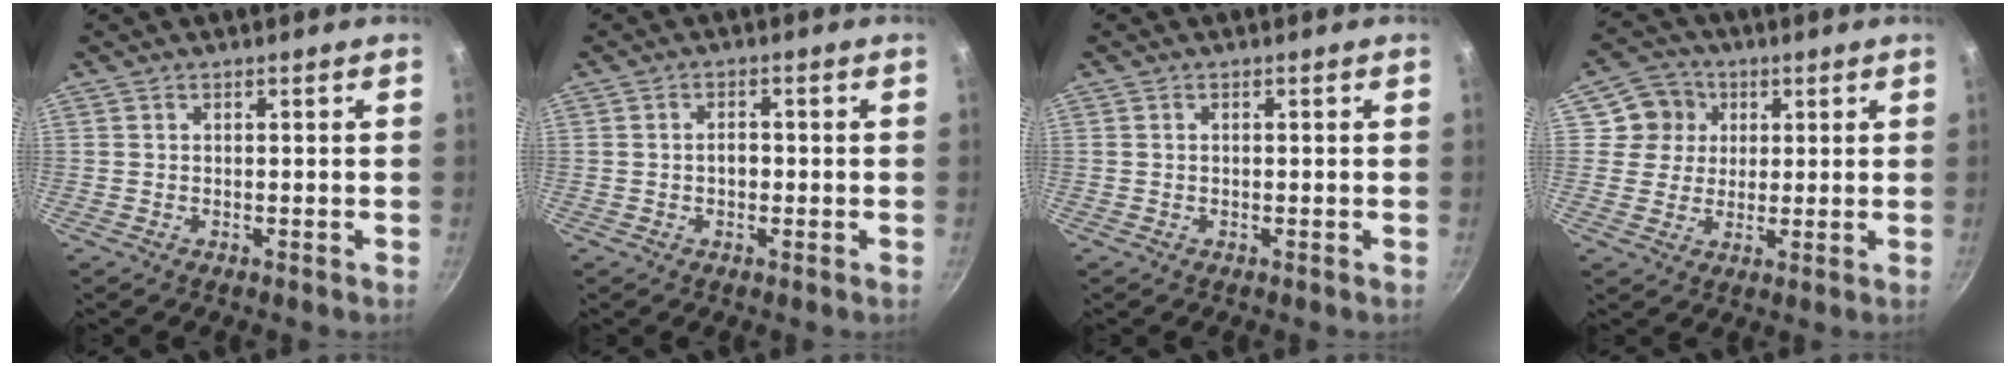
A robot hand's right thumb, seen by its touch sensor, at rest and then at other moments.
{"total": 2.7, "force": [-0.4, 1.8, 2.0], "torque": [-0.019, 0.010, -0.005]}
{"total": 0.0}
{"total": 7.2, "force": [2.2, 6.7, 1.5], "torque": [0.016, 0.008, 0.028]}